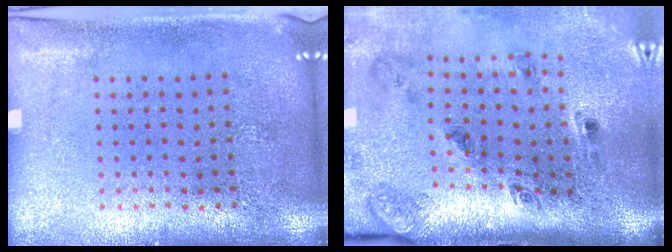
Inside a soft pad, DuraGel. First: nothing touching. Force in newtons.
{"total": 2.9, "press": 1.8, "slide": 2.2}